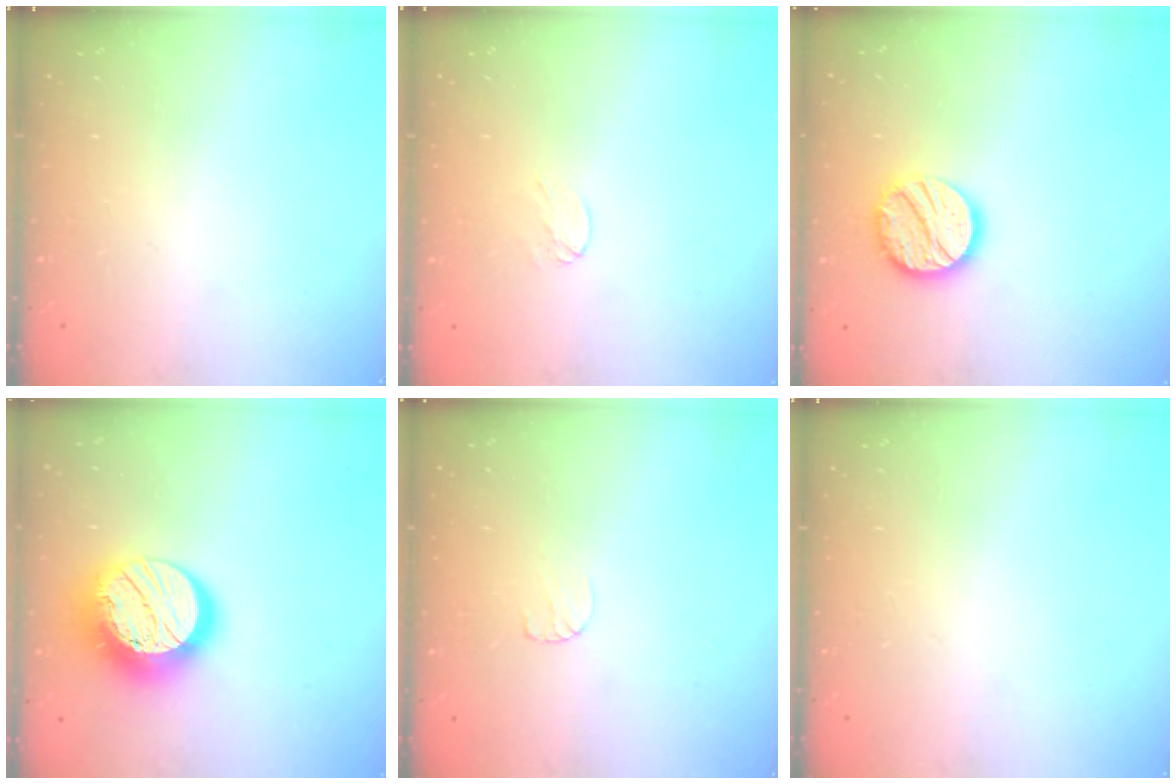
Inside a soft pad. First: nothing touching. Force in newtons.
{"total": 3.0, "press": 3.0, "slide": 0.2}
{"total": 14.4, "press": 14.3, "slide": 1.2}
{"total": 18.6, "press": 18.6, "slide": 1.0}
{"total": 3.8, "press": 3.8, "slide": 0.4}
{"total": 0.0}